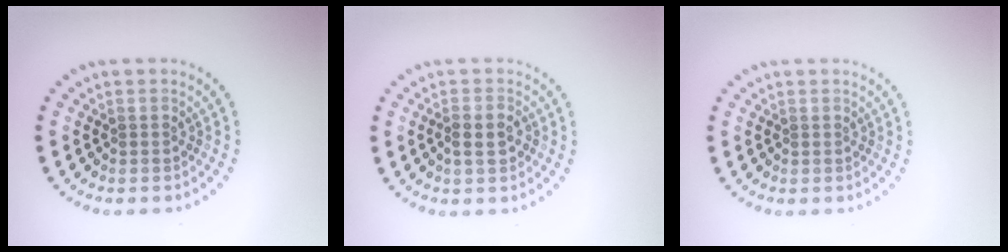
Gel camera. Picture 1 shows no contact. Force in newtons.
{"total": 2.1, "press": 2.0, "slide": 0.7}
{"total": 0.0}